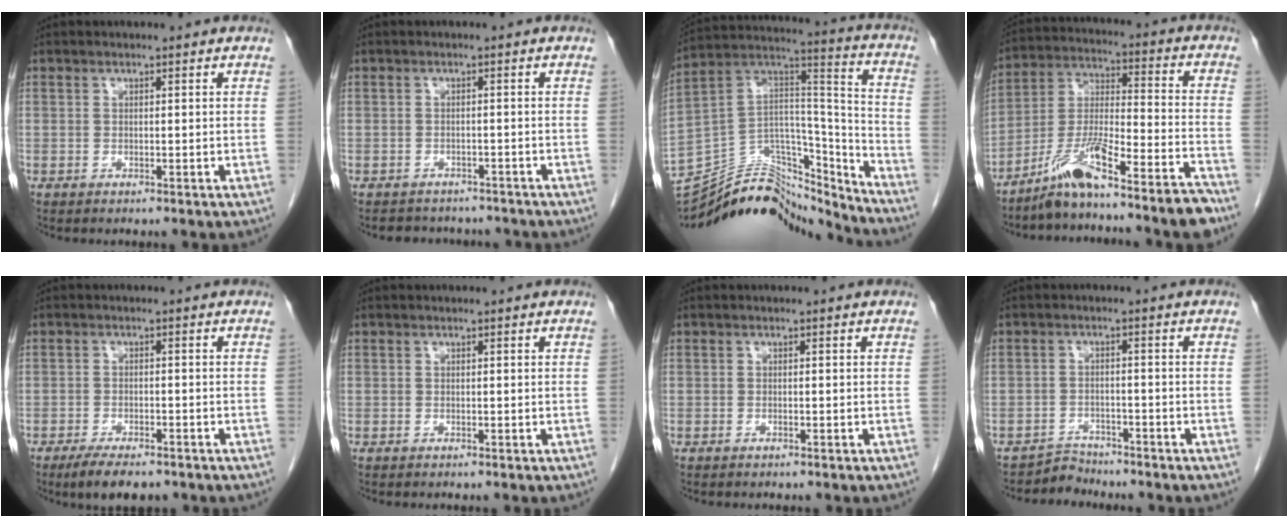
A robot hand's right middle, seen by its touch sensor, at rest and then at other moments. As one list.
[{"total": 6.3, "force": [-5.7, 2.5, 0.8], "torque": [-0.008, 0.005, -0.066]}, {"total": 22.3, "force": [-20.9, 5.8, 5.3], "torque": [-0.111, 0.061, -0.340]}, {"total": 13.5, "force": [-10.8, -0.5, 8.1], "torque": [-0.145, 0.006, -0.189]}, {"total": 5.9, "force": [-4.5, 1.9, 3.3], "torque": [-0.054, -0.007, -0.070]}, {"total": 0.0}, {"total": 0.0}, {"total": 4.6, "force": [-4.3, 0.8, -1.2], "torque": [0.021, 0.004, -0.073]}]